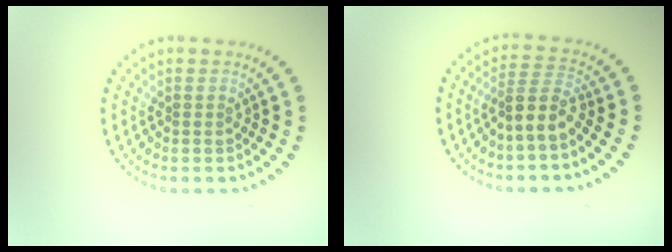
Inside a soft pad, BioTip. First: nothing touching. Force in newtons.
{"total": 2.8, "press": 2.2, "slide": 1.7}